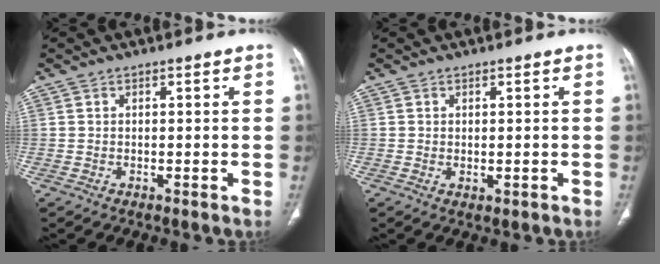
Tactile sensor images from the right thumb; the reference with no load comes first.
{"total": 1.2, "force": [-0.2, 0.7, 1.0], "torque": [-0.017, -0.003, 0.002]}